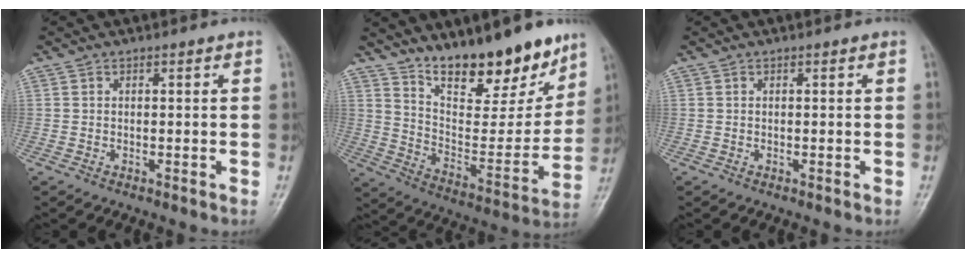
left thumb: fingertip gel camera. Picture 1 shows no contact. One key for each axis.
{"total": 19.5, "fx": 14.5, "fy": 7.3, "fz": 10.8, "tx": -0.113, "ty": -0.095, "tz": 0.240}
{"total": 0.0}